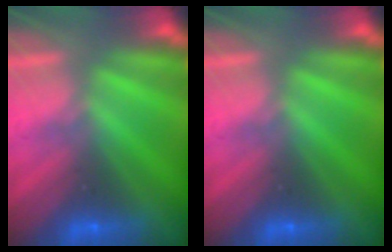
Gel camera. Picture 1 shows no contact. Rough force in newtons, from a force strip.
{"total": 0.0}